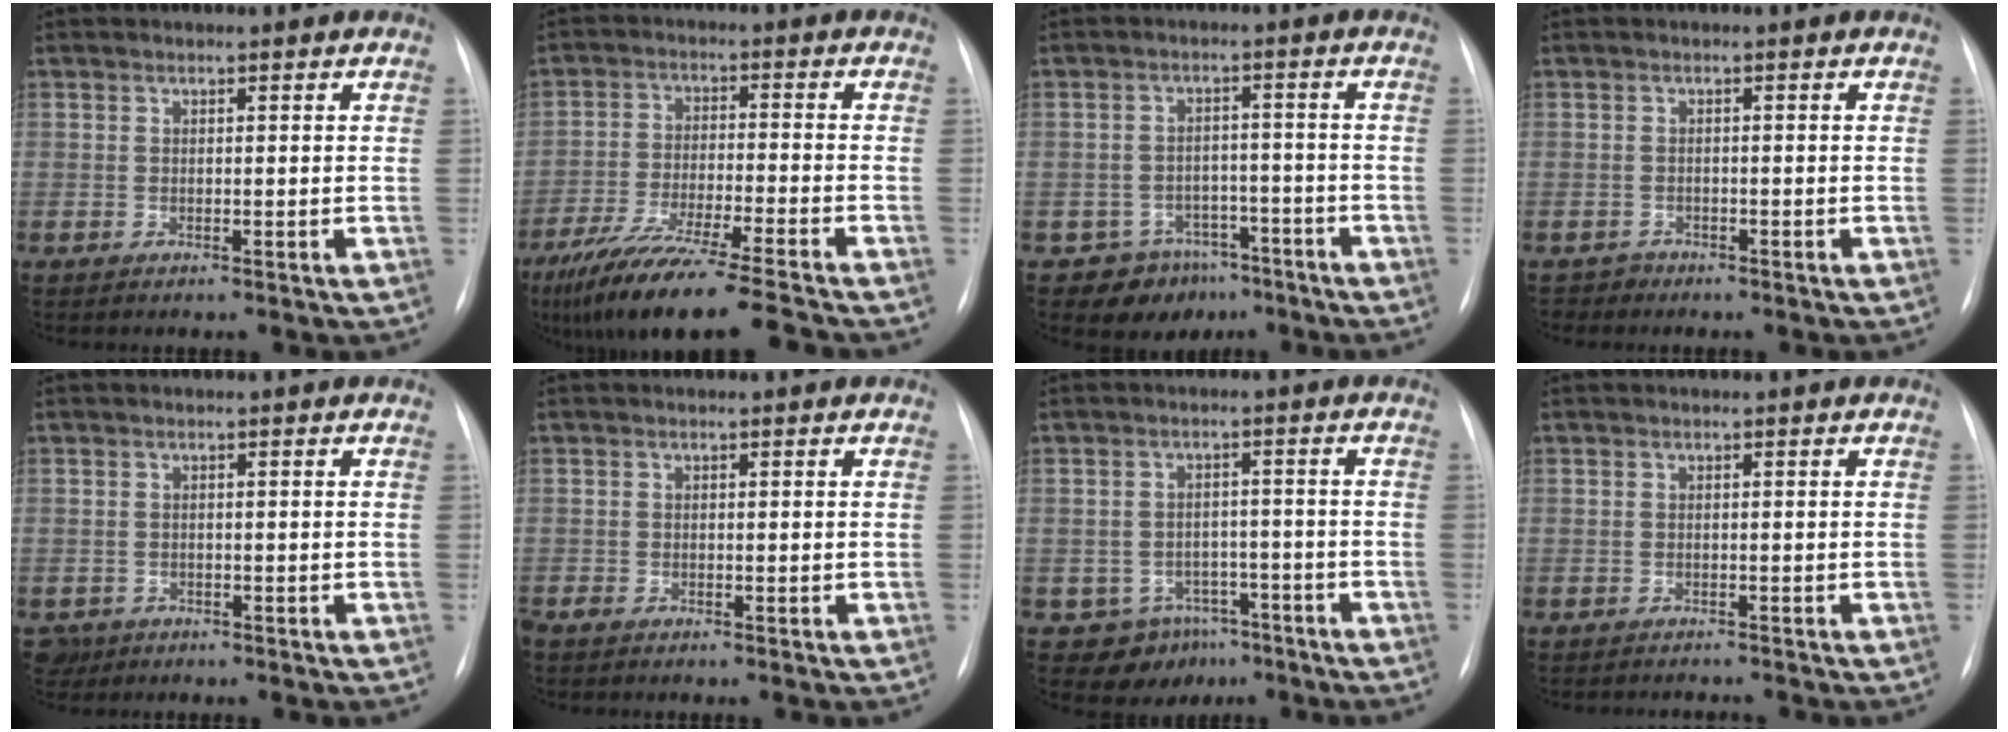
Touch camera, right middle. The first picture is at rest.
{"total": 16.6, "force": [-13.7, -0.2, 9.3], "torque": [-0.174, -0.045, -0.231]}
{"total": 6.7, "force": [-4.6, 4.8, 0.4], "torque": [0.012, 0.021, -0.063]}
{"total": 1.3, "force": [-1.0, 0.6, -0.6], "torque": [0.010, 0.002, -0.018]}
{"total": 2.4, "force": [-1.5, 1.9, 0.1], "torque": [-0.003, 0.005, -0.023]}
{"total": 1.1, "force": [-0.9, 0.4, 0.5], "torque": [-0.013, -0.003, -0.015]}
{"total": 6.5, "force": [-4.1, 5.0, 0.8], "torque": [0.003, 0.013, -0.051]}
{"total": 2.6, "force": [-2.5, -0.2, 0.4], "torque": [0.002, -0.006, -0.032]}